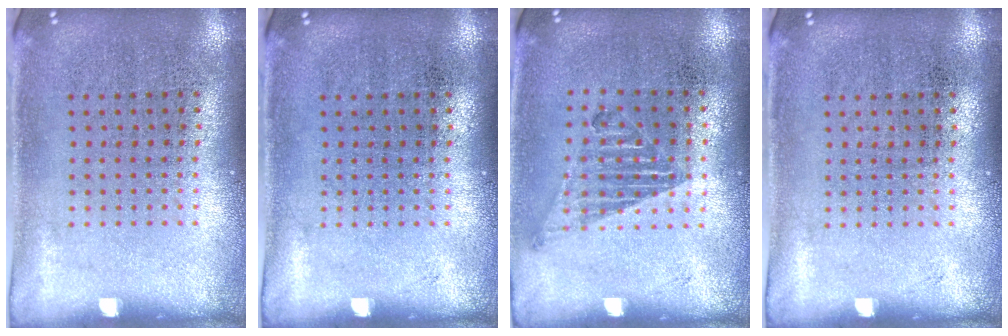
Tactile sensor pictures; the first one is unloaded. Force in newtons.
{"total": 0.0}
{"total": 1.0, "press": 0.9, "slide": 0.4}
{"total": 0.0}